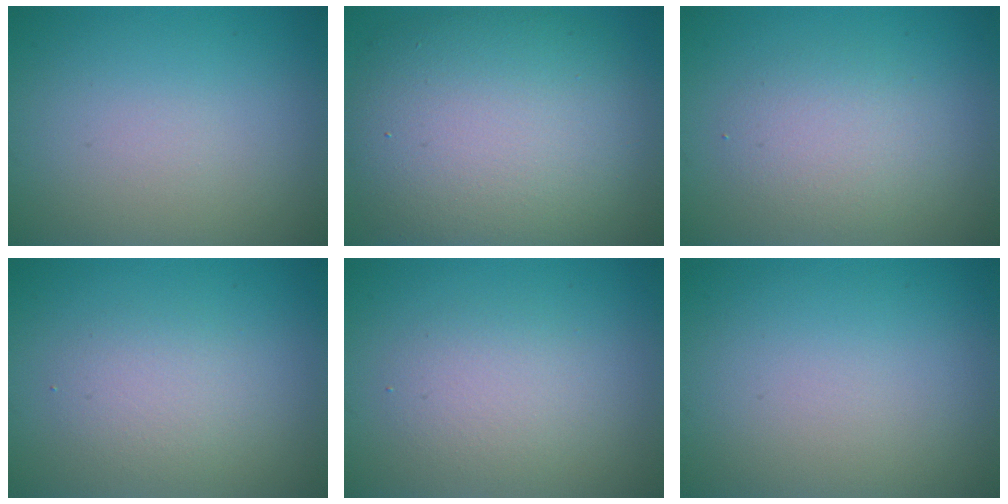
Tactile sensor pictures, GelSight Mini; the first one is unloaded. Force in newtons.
{"total": 11.6, "press": 11.5, "slide": 1.2}
{"total": 2.9, "press": 2.9, "slide": 0.2}
{"total": 2.4, "press": 2.4, "slide": 0.4}
{"total": 2.6, "press": 2.6, "slide": 0.2}
{"total": 0.0}